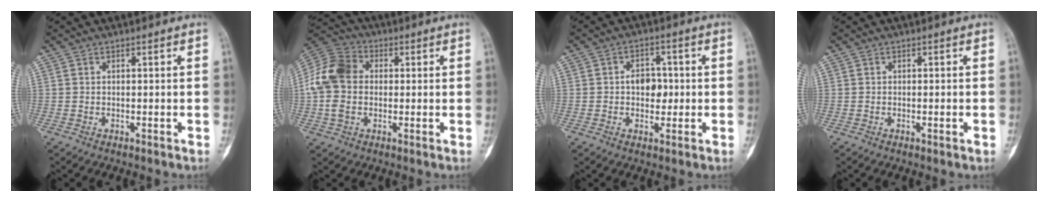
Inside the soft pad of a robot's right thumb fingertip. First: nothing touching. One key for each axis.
{"total": 12.1, "fx": 0.4, "fy": 8.9, "fz": 8.2, "tx": -0.166, "ty": 0.030, "tz": 0.000}
{"total": 7.6, "fx": -0.5, "fy": 5.1, "fz": 5.6, "tx": -0.060, "ty": 0.019, "tz": -0.014}
{"total": 1.1, "fx": -0.3, "fy": 0.2, "fz": 1.1, "tx": -0.014, "ty": 0.000, "tz": -0.003}